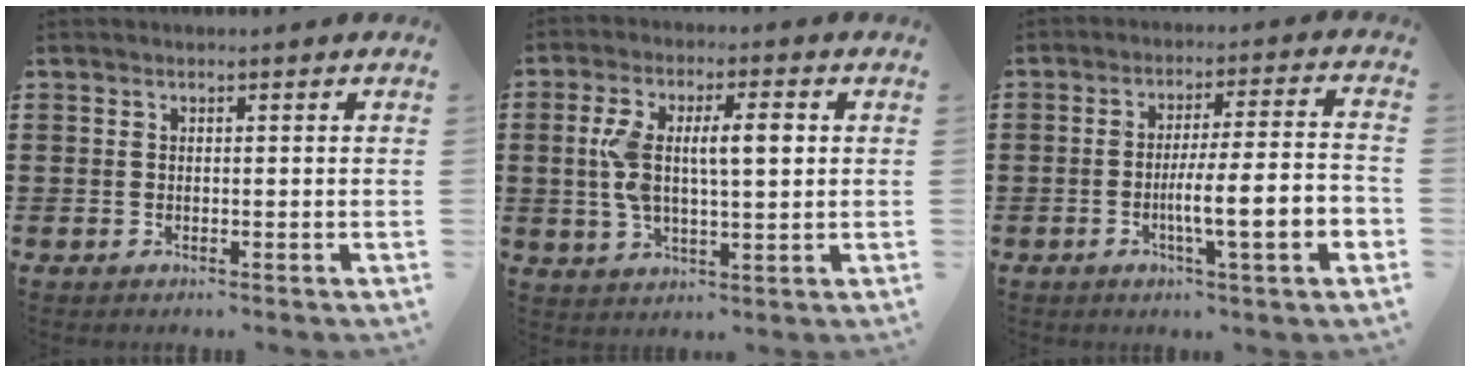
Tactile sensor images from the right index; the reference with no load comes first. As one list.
[{"total": 8.6, "force": [1.2, 3.3, 7.8], "torque": [-0.167, 0.006, 0.014]}, {"total": 8.7, "force": [-2.9, 0.4, 8.2], "torque": [-0.130, -0.009, -0.054]}]